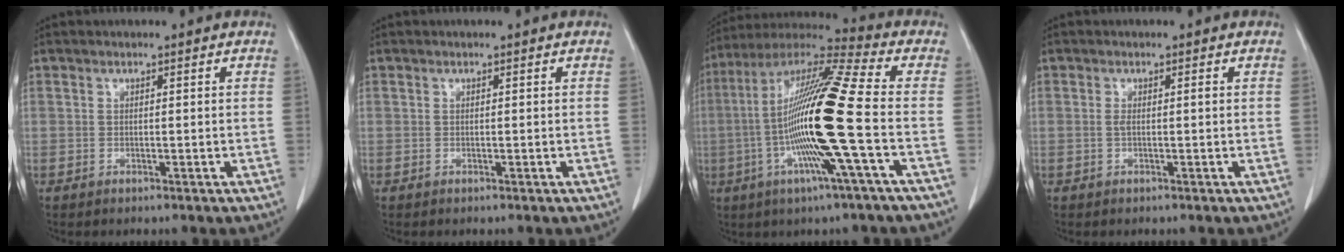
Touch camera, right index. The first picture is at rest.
{"total": 0.0}
{"total": 19.0, "force": [-3.4, -0.8, 18.6], "torque": [-0.364, -0.004, -0.082]}
{"total": 1.1, "force": [0.0, 0.1, 1.1], "torque": [-0.022, 0.000, 0.001]}